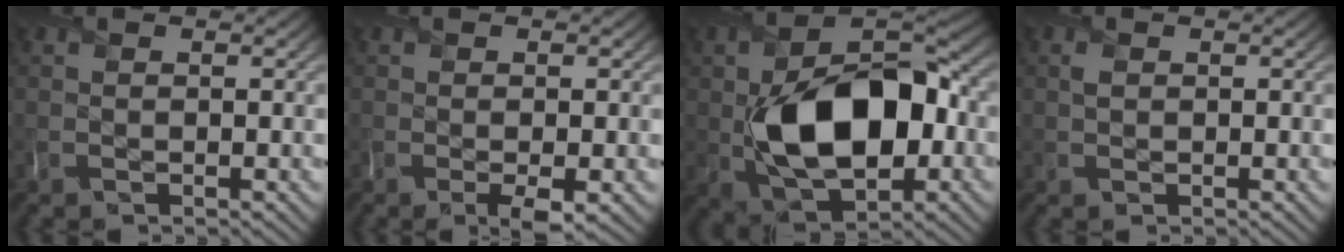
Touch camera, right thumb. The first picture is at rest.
{"total": 2.0, "force": [-0.8, 0.4, 1.8], "torque": [-0.033, -0.008, -0.012]}
{"total": 13.8, "force": [-1.5, 8.5, 10.8], "torque": [-0.169, -0.004, -0.028]}
{"total": 0.7, "force": [0.3, 0.6, 0.3], "torque": [-0.011, -0.001, 0.006]}